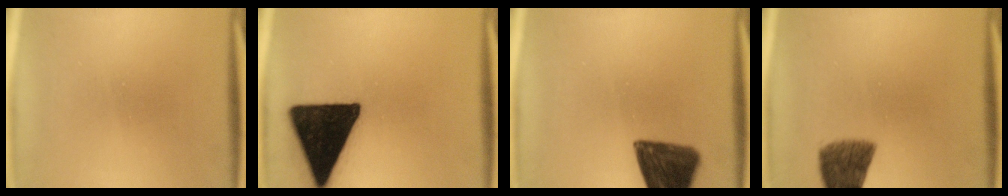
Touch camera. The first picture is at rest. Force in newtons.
{"total": 19.7}
{"total": 12.7}
{"total": 7.8}